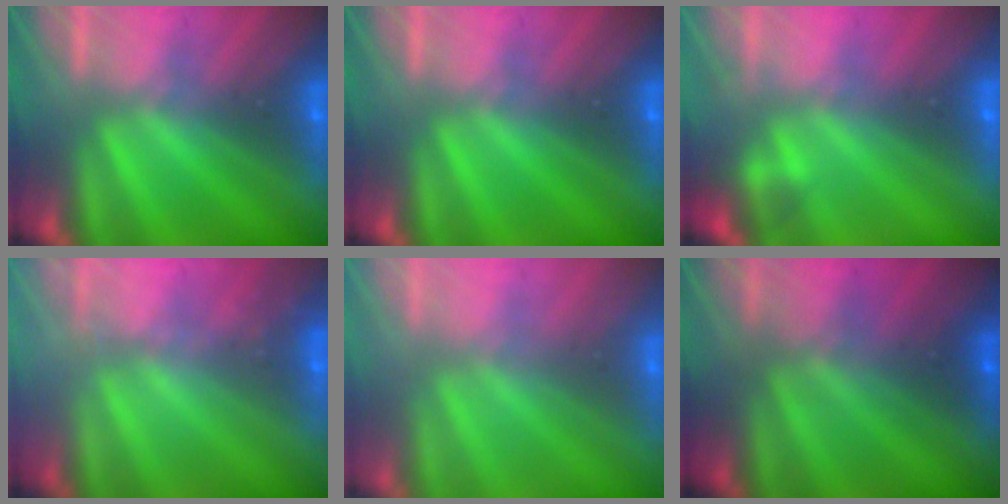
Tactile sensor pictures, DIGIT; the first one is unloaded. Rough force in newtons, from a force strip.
{"total": 0.0}
{"total": 2.2}
{"total": 2.6}
{"total": 2.7}
{"total": 1.9}